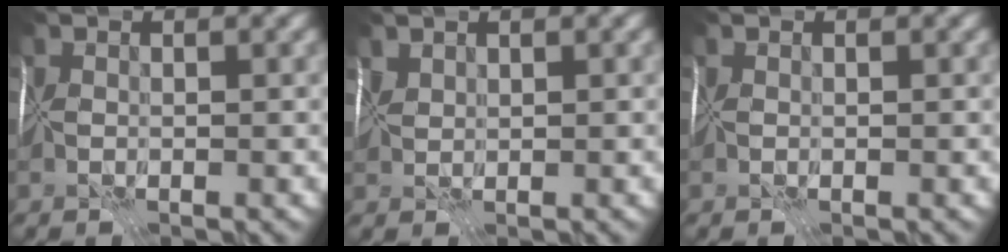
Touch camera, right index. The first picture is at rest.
{"total": 1.3, "force": [1.0, 0.7, 0.4], "torque": [-0.013, 0.004, 0.023]}
{"total": 0.0}